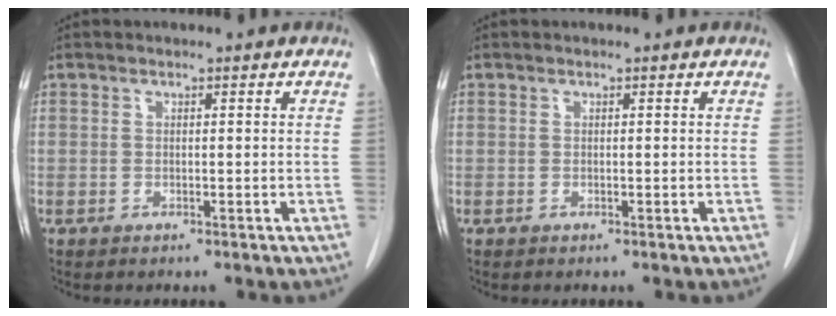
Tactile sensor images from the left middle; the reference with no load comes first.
{"total": 0.0}